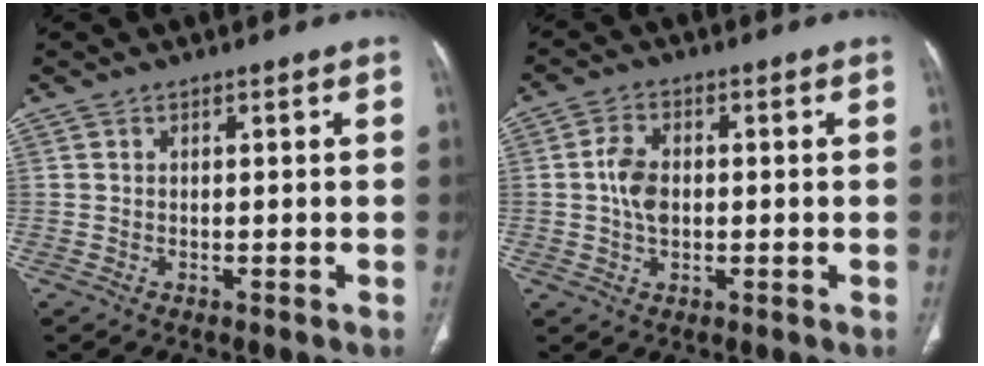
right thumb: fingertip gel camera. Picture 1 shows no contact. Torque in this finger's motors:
{"motor_torque": [0.89, 1.30, 0.92, -0.11, 0.14]}